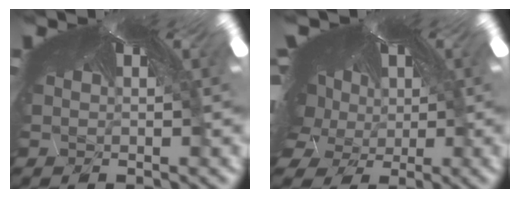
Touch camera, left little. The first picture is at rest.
{"total": 6.2, "force": [-4.9, 3.2, 1.9], "torque": [-0.092, -0.059, -0.048]}